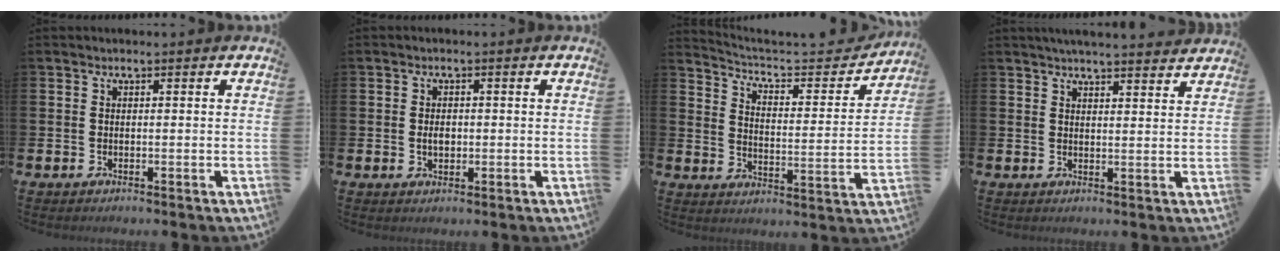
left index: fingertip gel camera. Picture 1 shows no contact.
{"total": 1.9, "force": [0.0, 1.3, 1.5], "torque": [-0.010, -0.001, -0.006]}
{"total": 5.3, "force": [4.9, 0.9, 1.5], "torque": [-0.051, -0.042, 0.076]}
{"total": 4.1, "force": [4.0, -0.1, 0.7], "torque": [-0.023, -0.017, 0.073]}